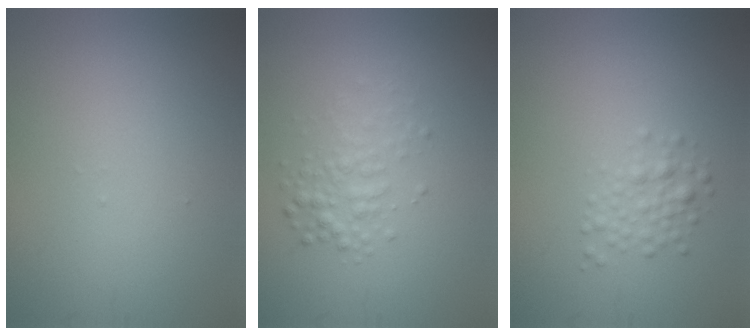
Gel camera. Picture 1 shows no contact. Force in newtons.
{"total": 2.3, "press": 2.3, "slide": 0.1}
{"total": 1.9, "press": 1.9, "slide": 0.1}